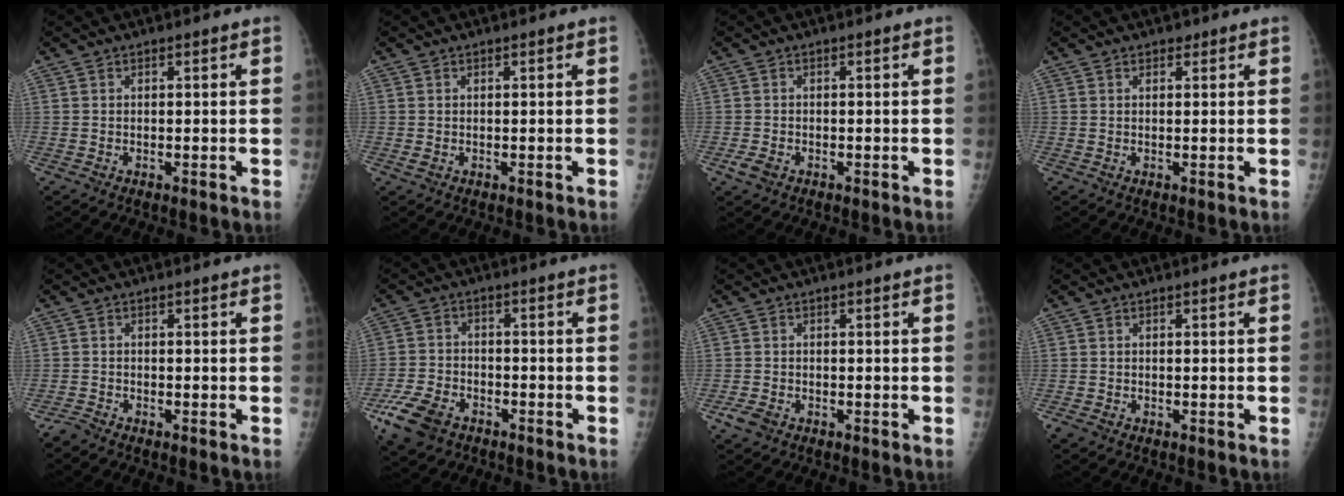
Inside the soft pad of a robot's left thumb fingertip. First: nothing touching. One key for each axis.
{"total": 0.8, "fx": 0.1, "fy": 0.7, "fz": 0.5, "tx": -0.007, "ty": -0.001, "tz": 0.004}
{"total": 2.3, "fx": -1.1, "fy": 1.5, "fz": 1.3, "tx": -0.024, "ty": 0.000, "tz": -0.020}
{"total": 1.0, "fx": 0.6, "fy": 0.7, "fz": 0.3, "tx": 0.005, "ty": -0.003, "tz": 0.007}
{"total": 1.5, "fx": -1.5, "fy": 0.3, "fz": 0.2, "tx": -0.007, "ty": -0.005, "tz": -0.035}
{"total": 9.4, "fx": -5.4, "fy": 6.0, "fz": 4.8, "tx": -0.098, "ty": 0.017, "tz": -0.097}
{"total": 2.7, "fx": -1.4, "fy": 1.8, "fz": 1.4, "tx": -0.027, "ty": 0.001, "tz": -0.025}
{"total": 1.3, "fx": -0.8, "fy": 0.9, "fz": 0.6, "tx": -0.014, "ty": -0.001, "tz": -0.016}